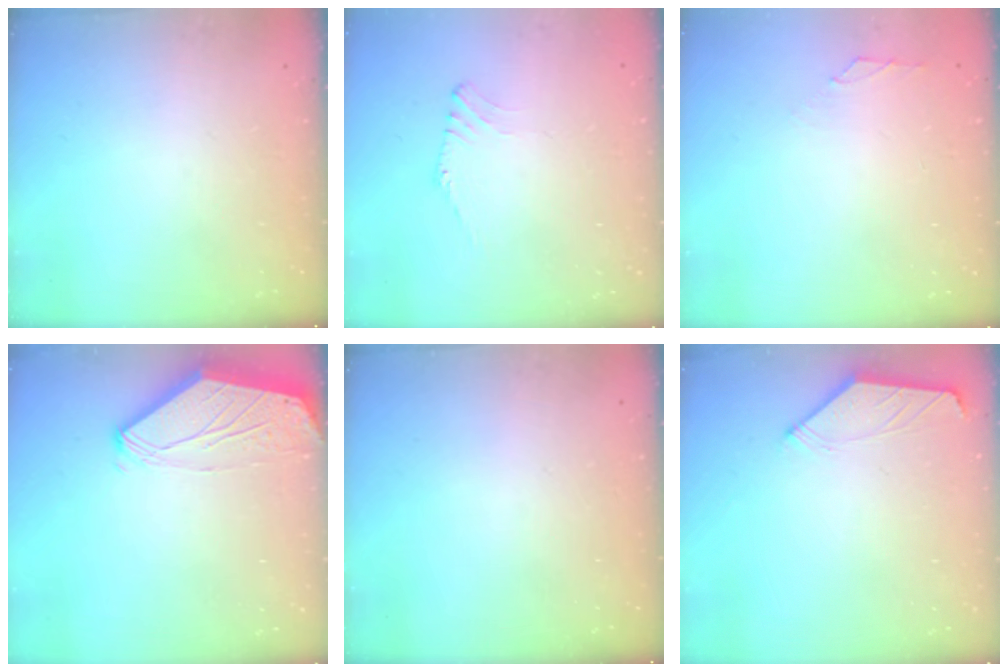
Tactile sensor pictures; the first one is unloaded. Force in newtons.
{"total": 1.2, "press": 1.0, "slide": 0.7}
{"total": 0.8, "press": 0.6, "slide": 0.5}
{"total": 0.0}
{"total": 0.0}
{"total": 1.4, "press": 1.4, "slide": 0.4}